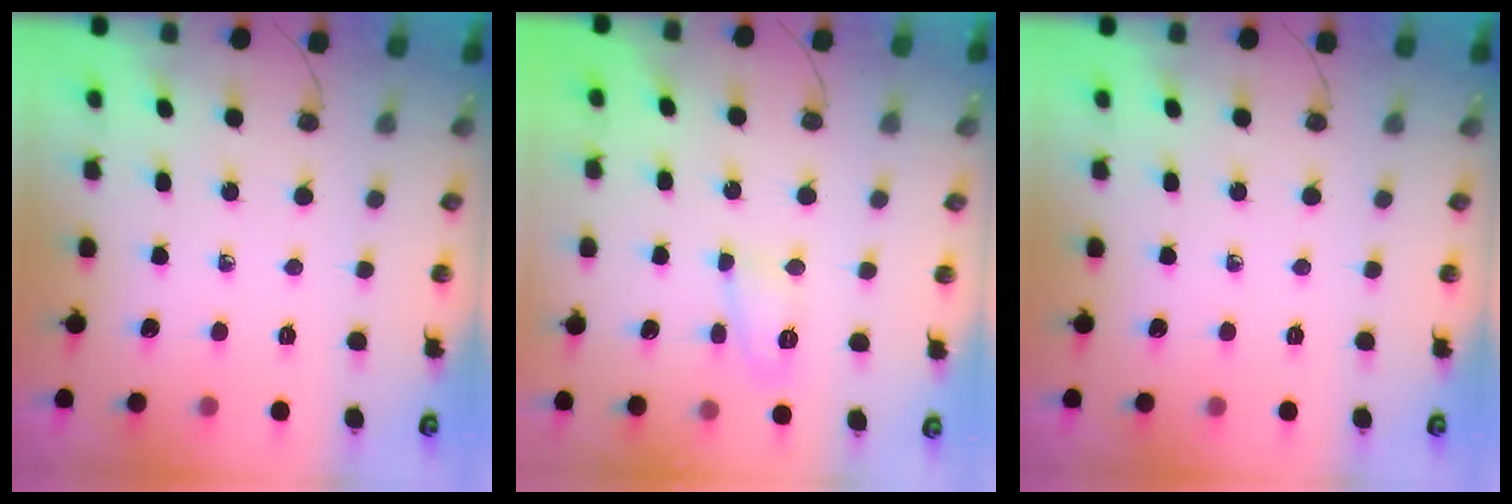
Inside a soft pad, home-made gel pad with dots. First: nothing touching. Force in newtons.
{"total": 7.0, "press": 6.9, "slide": 0.7}
{"total": 0.0}